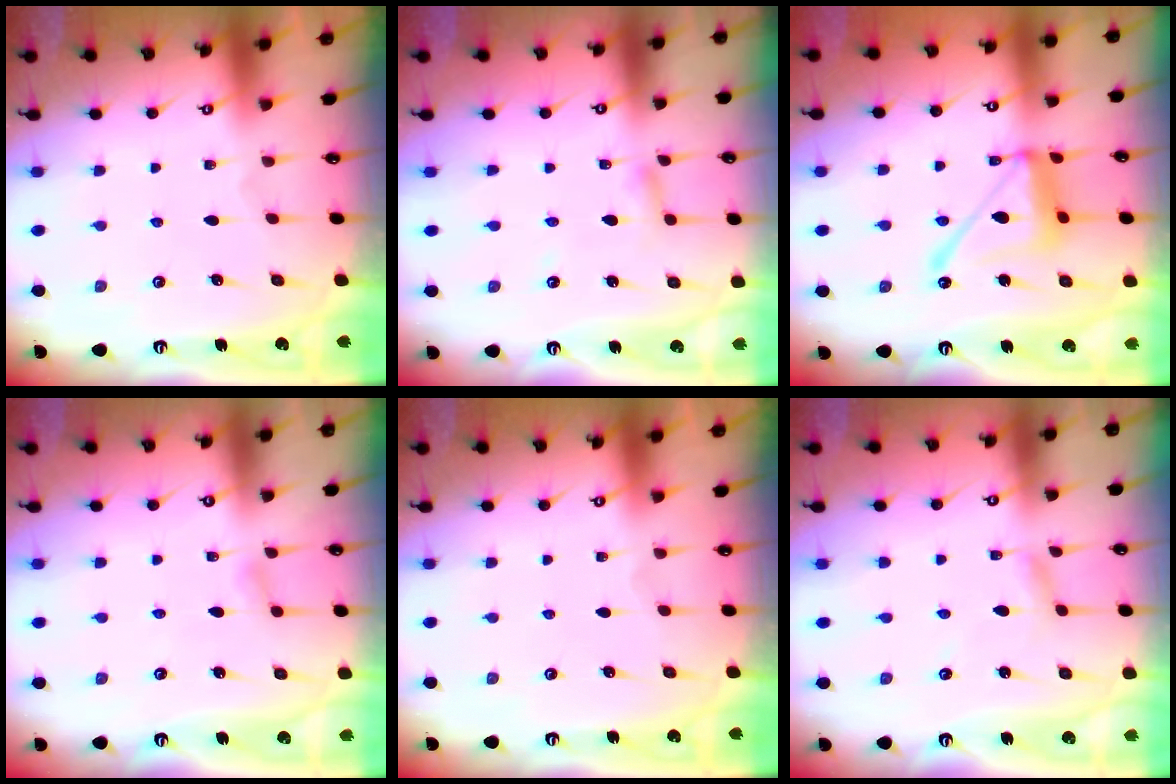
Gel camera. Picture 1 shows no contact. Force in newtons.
{"total": 3.0, "press": 3.0, "slide": 0.2}
{"total": 15.1, "press": 15.0, "slide": 1.3}
{"total": 6.2, "press": 6.2, "slide": 0.5}
{"total": 0.0}
{"total": 2.5, "press": 2.5, "slide": 0.1}